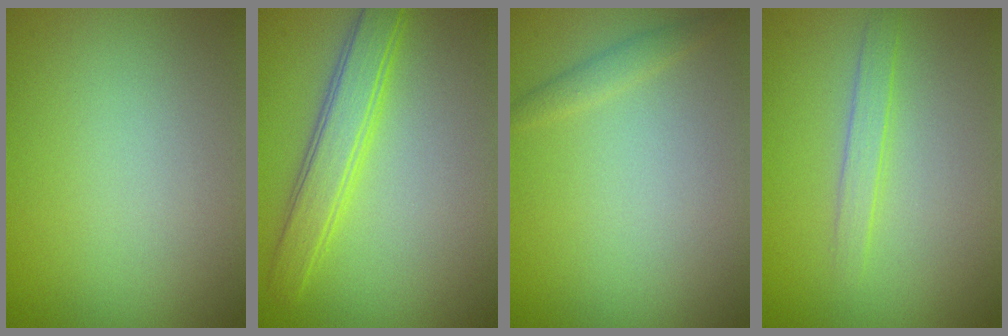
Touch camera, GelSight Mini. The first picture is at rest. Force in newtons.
{"total": 3.7, "press": 3.7, "slide": 0.0}
{"total": 1.0, "press": 1.0, "slide": 0.1}
{"total": 1.5, "press": 1.5, "slide": 0.1}